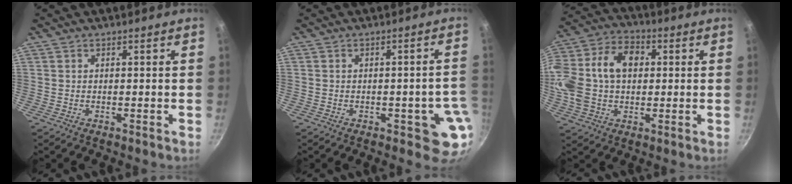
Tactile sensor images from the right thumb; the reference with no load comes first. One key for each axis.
{"total": 6.9, "fx": -1.9, "fy": 3.2, "fz": 5.8, "tx": -0.026, "ty": 0.016, "tz": -0.020}
{"total": 19.5, "fx": 2.2, "fy": 13.7, "fz": 13.7, "tx": -0.268, "ty": 0.036, "tz": 0.028}